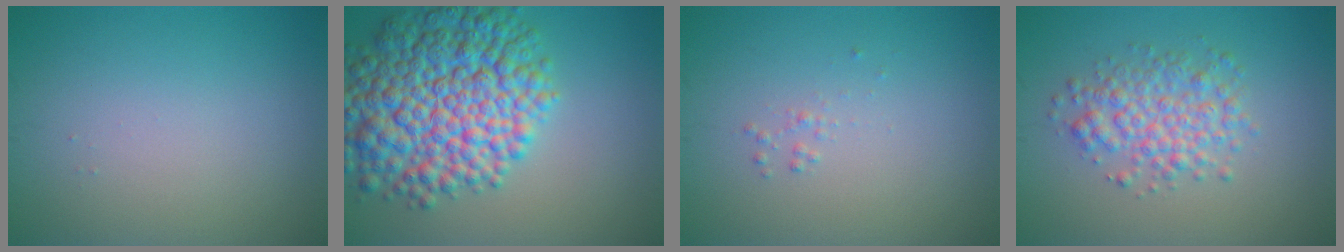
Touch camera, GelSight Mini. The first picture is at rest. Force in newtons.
{"total": 11.5, "press": 11.5, "slide": 0.2}
{"total": 0.5, "press": 0.5, "slide": 0.0}
{"total": 3.9, "press": 3.9, "slide": 0.1}